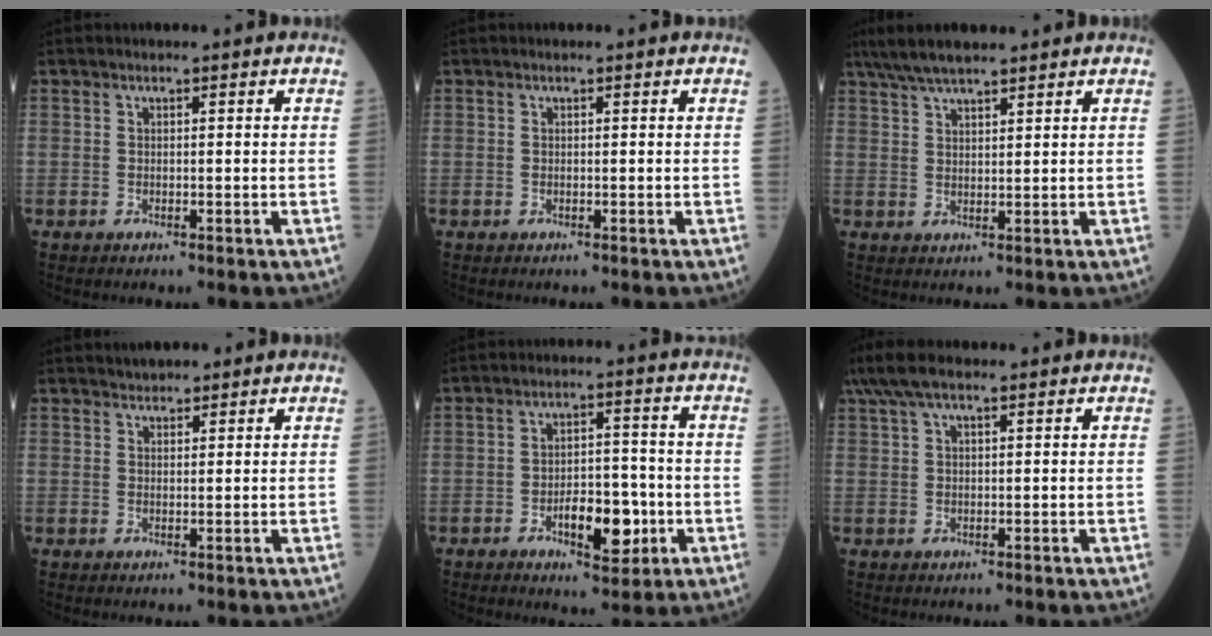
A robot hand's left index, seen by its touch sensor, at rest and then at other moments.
{"total": 0.0}
{"total": 7.2, "force": [6.0, 1.1, 4.0], "torque": [-0.075, 0.028, 0.108]}
{"total": 2.1, "force": [1.9, 0.8, 0.5], "torque": [-0.011, 0.013, 0.031]}
{"total": 8.0, "force": [-2.9, 3.4, 6.6], "torque": [-0.105, 0.005, -0.041]}
{"total": 6.0, "force": [4.4, 1.6, 3.8], "torque": [-0.088, 0.037, 0.087]}